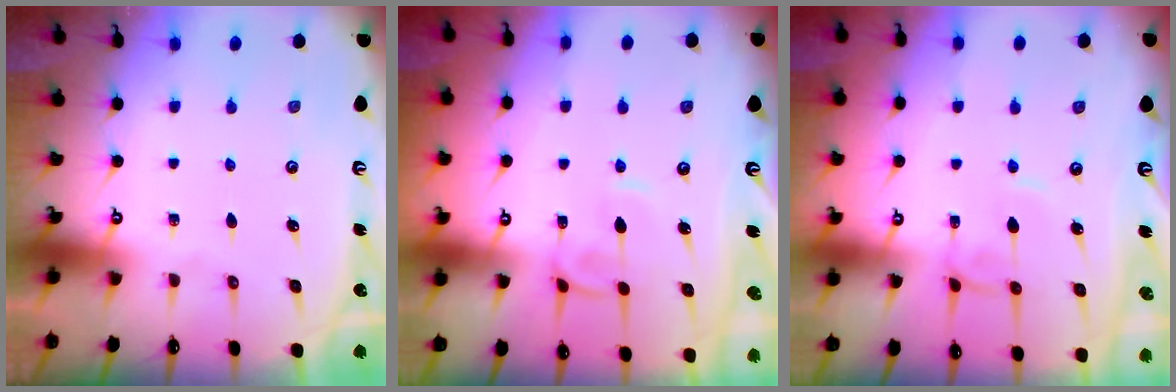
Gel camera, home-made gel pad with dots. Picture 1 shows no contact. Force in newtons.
{"total": 2.9, "press": 2.9, "slide": 0.2}
{"total": 0.0}